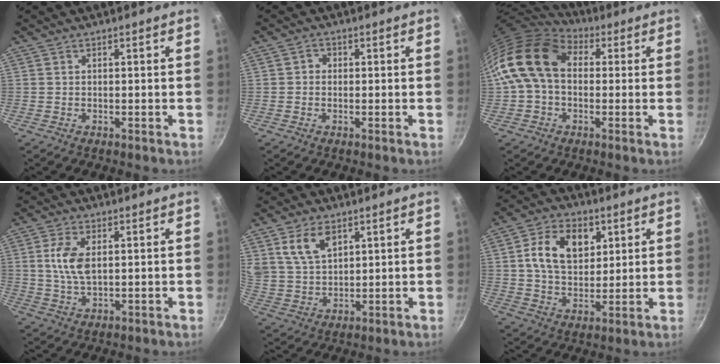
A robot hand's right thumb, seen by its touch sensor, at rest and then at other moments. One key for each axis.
{"total": 1.4, "fx": -0.1, "fy": 1.3, "fz": 0.5, "tx": -0.004, "ty": 0.004, "tz": -0.006}
{"total": 14.5, "fx": 2.2, "fy": 10.3, "fz": 9.9, "tx": -0.162, "ty": 0.018, "tz": 0.021}
{"total": 6.8, "fx": 1.2, "fy": 3.5, "fz": 5.7, "tx": -0.112, "ty": -0.001, "tz": 0.024}
{"total": 8.5, "fx": 4.3, "fy": 5.1, "fz": 5.2, "tx": -0.081, "ty": -0.020, "tz": 0.093}
{"total": 12.4, "fx": 3.8, "fy": 8.5, "fz": 8.1, "tx": -0.113, "ty": -0.006, "tz": 0.059}